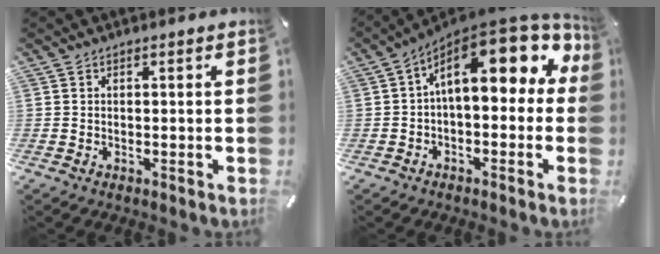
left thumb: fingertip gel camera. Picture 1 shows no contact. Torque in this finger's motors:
{"motor_torque": [2.52, 2.49, 2.03, -0.35, 0.36]}